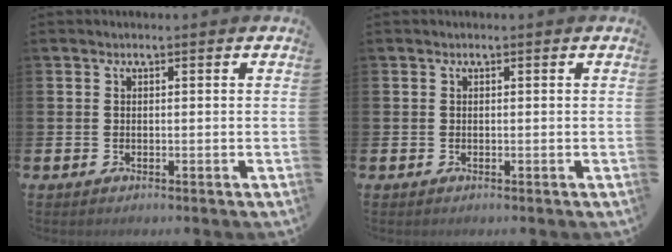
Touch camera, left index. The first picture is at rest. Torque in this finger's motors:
{"motor_torque": [0.00, 0.00, -0.01, 0.00]}